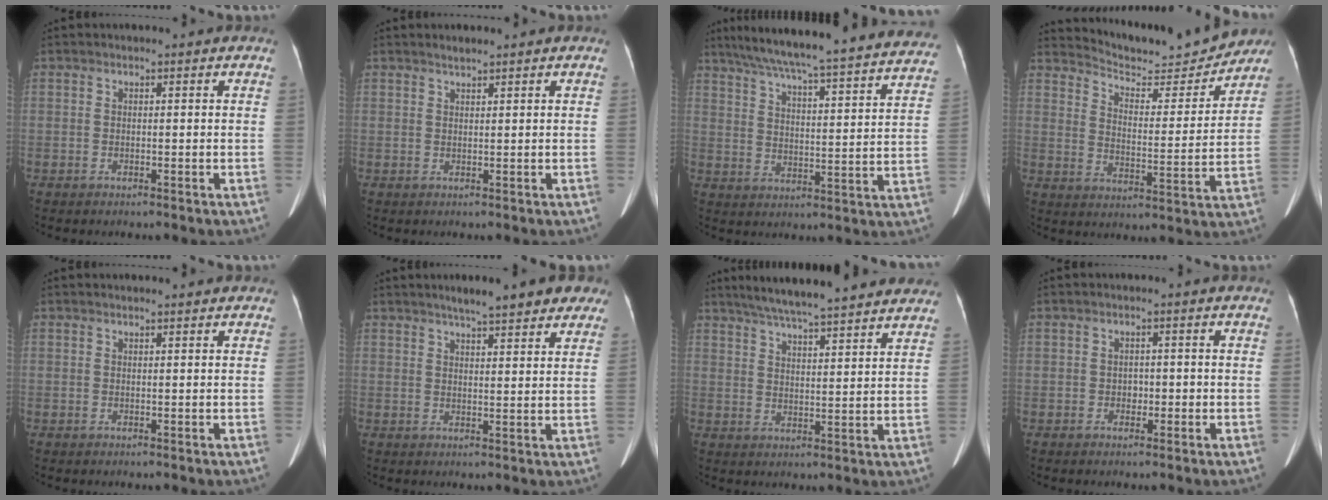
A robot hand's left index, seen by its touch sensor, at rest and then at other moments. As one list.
[{"total": 1.2, "force": [1.1, 0.0, 0.5], "torque": [-0.011, 0.005, 0.024]}, {"total": 32.8, "force": [29.3, 2.6, 14.4], "torque": [-0.233, -0.045, 0.369]}, {"total": 14.2, "force": [13.9, 1.9, 2.6], "torque": [-0.040, -0.019, 0.194]}, {"total": 1.7, "force": [1.4, 0.2, 0.8], "torque": [-0.009, 0.016, 0.021]}, {"total": 10.2, "force": [7.8, 1.9, 6.2], "torque": [-0.073, 0.020, 0.096]}, {"total": 20.0, "force": [17.2, 1.6, 9.9], "torque": [-0.156, 0.031, 0.235]}, {"total": 1.5, "force": [-0.4, 1.2, 0.8], "torque": [-0.011, 0.004, -0.004]}]